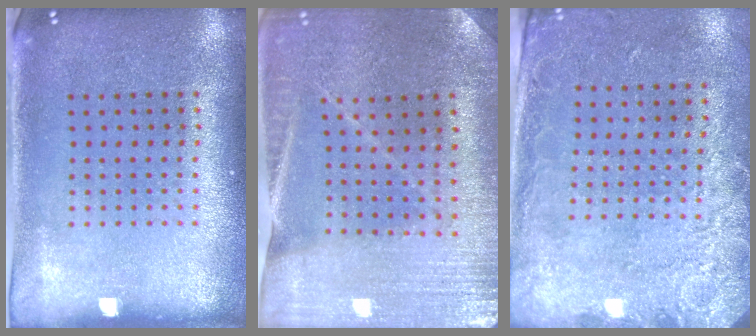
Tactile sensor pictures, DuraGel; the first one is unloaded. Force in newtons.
{"total": 1.2, "press": 1.2, "slide": 0.1}
{"total": 2.7, "press": 2.0, "slide": 1.8}